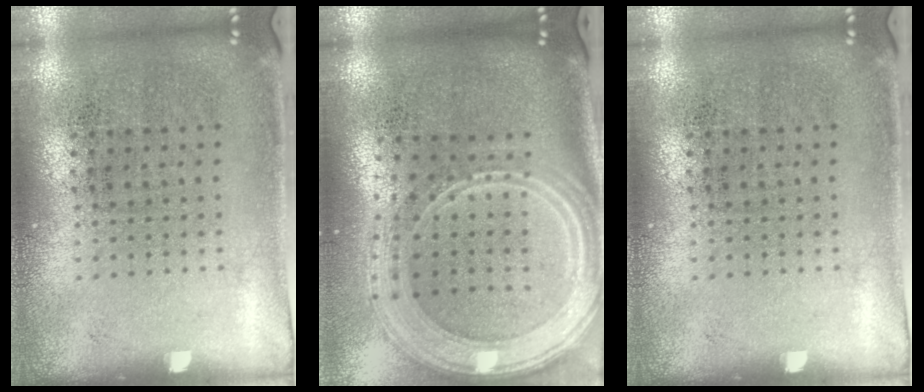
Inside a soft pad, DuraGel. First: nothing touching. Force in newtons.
{"total": 3.1, "press": 2.5, "slide": 1.8}
{"total": 0.0}